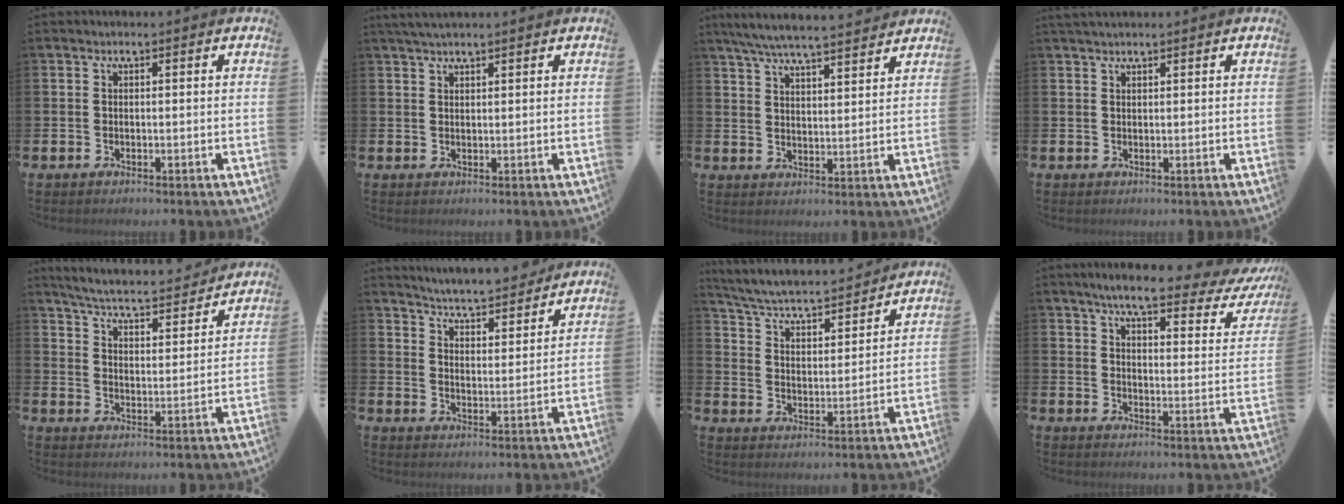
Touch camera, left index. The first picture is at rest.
{"total": 2.2, "force": [2.0, 0.4, 0.9], "torque": [-0.017, -0.001, 0.035]}
{"total": 6.4, "force": [6.1, 0.3, 1.7], "torque": [-0.056, -0.031, 0.110]}
{"total": 1.4, "force": [1.3, 0.3, 0.4], "torque": [-0.005, 0.002, 0.024]}
{"total": 5.3, "force": [5.2, 0.4, 1.2], "torque": [-0.049, -0.044, 0.084]}
{"total": 5.5, "force": [5.5, 0.3, 0.5], "torque": [-0.026, -0.048, 0.092]}
{"total": 5.1, "force": [4.8, 0.7, 1.5], "torque": [-0.055, -0.045, 0.075]}
{"total": 6.5, "force": [5.5, 1.1, 3.3], "torque": [-0.069, -0.038, 0.083]}